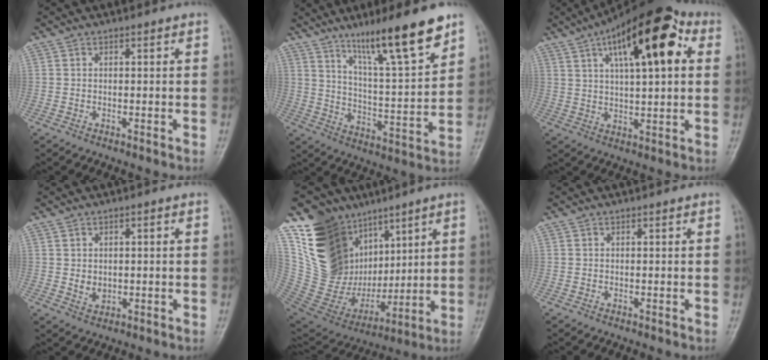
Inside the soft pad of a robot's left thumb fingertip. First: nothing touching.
{"total": 16.6, "force": [11.1, 2.0, 12.2], "torque": [-0.183, -0.063, 0.188]}
{"total": 18.2, "force": [6.8, 7.0, 15.4], "torque": [-0.215, 0.011, 0.098]}
{"total": 2.6, "force": [-0.1, 2.2, 1.5], "torque": [-0.018, -0.002, 0.005]}
{"total": 25.2, "force": [11.4, 18.0, 13.4], "torque": [-0.218, -0.028, 0.235]}
{"total": 0.0}